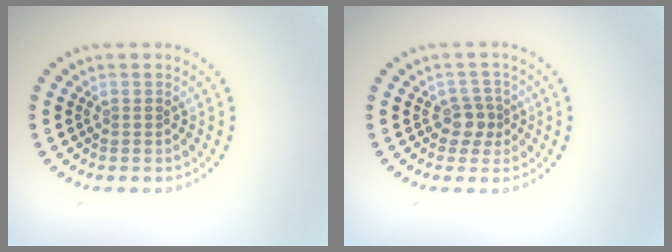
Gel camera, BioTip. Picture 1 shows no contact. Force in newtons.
{"total": 1.9, "press": 1.5, "slide": 1.1}